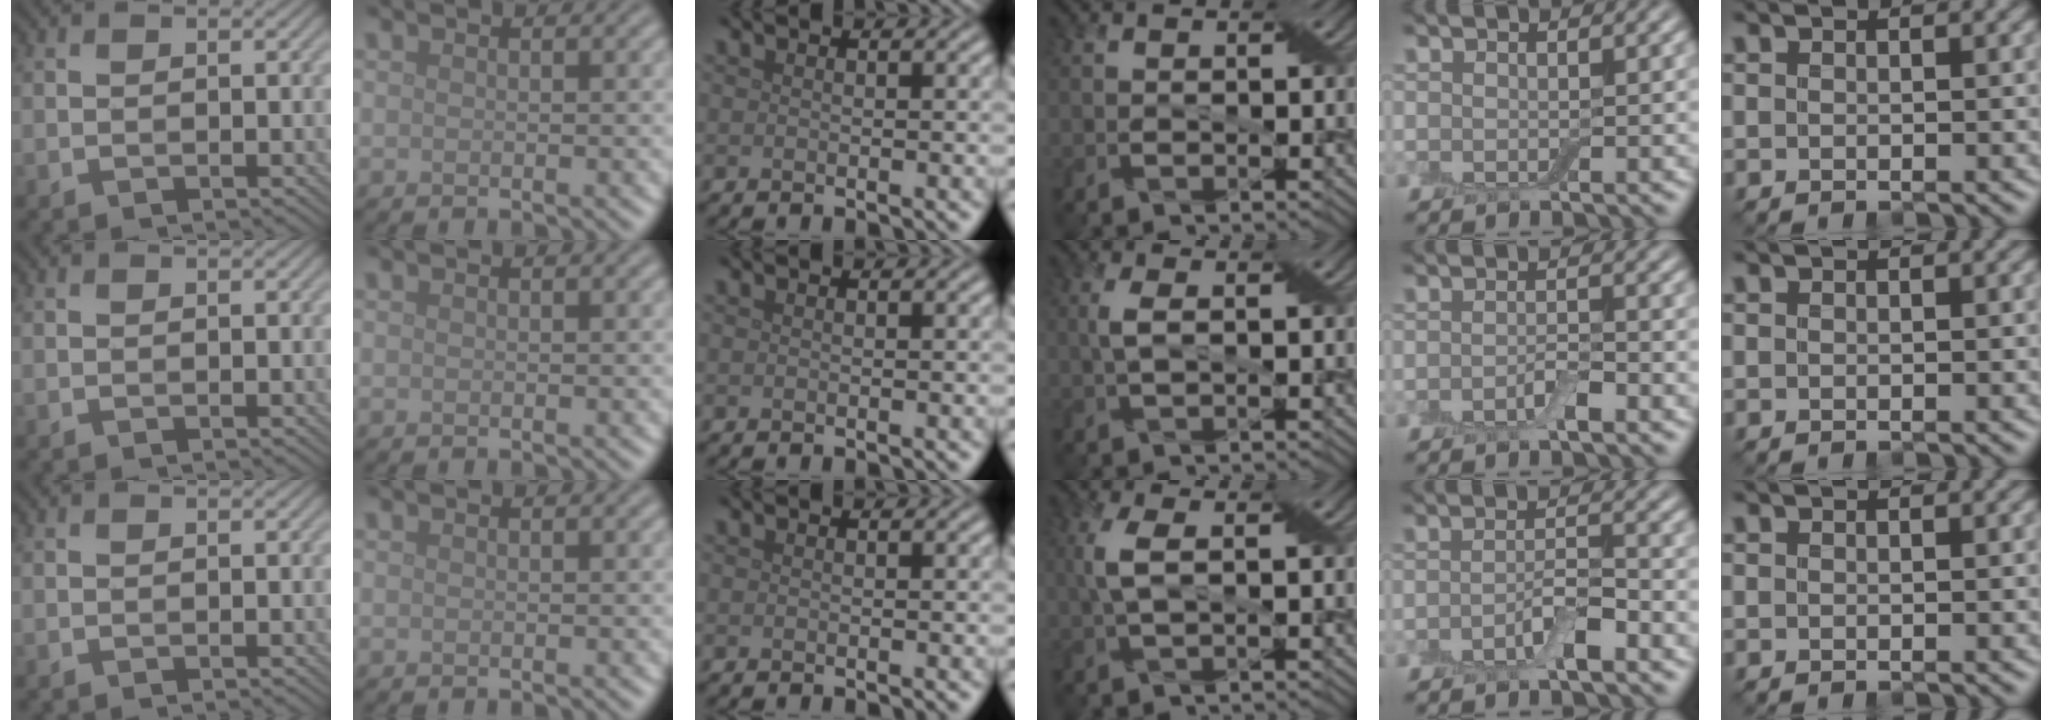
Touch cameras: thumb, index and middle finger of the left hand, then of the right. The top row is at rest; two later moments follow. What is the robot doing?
{"motion": "shake", "object": "box of matches"}